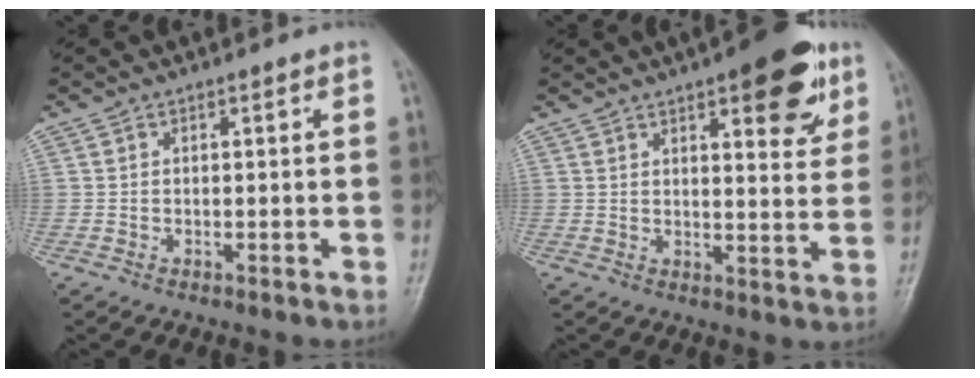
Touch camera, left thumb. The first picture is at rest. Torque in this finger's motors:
{"motor_torque": [2.29, 1.58, 1.35, -1.35, 0.12]}